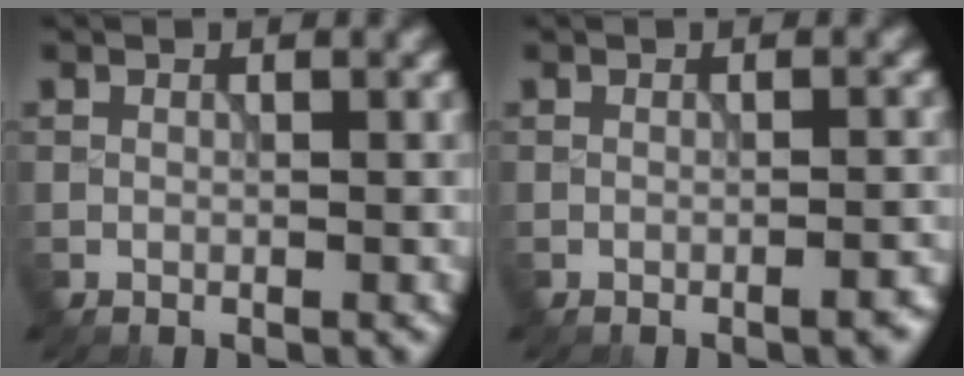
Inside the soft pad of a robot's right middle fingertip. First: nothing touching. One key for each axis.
{"total": 1.7, "fx": -0.9, "fy": 0.4, "fz": 1.4, "tx": -0.014, "ty": 0.003, "tz": -0.015}